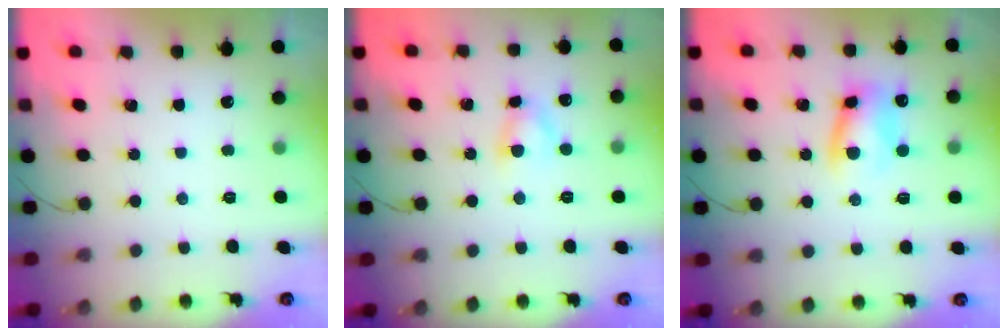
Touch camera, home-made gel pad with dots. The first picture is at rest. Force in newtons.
{"total": 3.5, "press": 3.4, "slide": 1.1}
{"total": 9.3, "press": 9.2, "slide": 1.6}